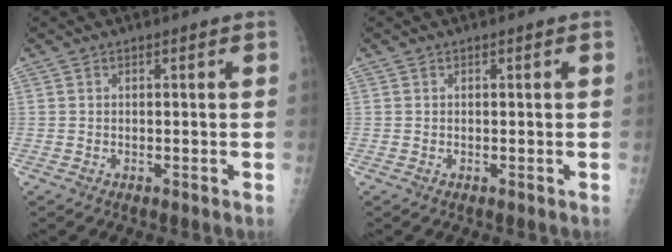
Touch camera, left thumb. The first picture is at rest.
{"total": 0.0}